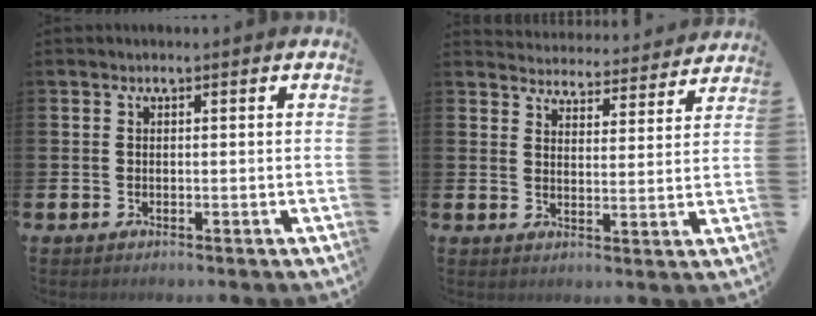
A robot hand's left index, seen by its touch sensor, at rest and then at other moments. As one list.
[{"total": 4.4, "force": [4.3, 0.8, 0.3], "torque": [-0.022, -0.041, 0.070]}]